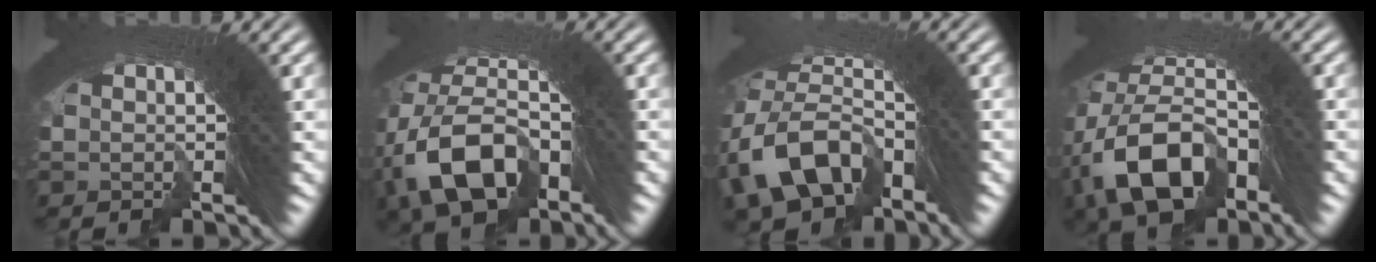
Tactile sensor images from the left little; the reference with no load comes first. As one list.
[{"total": 8.9, "force": [-3.2, 6.8, 4.7], "torque": [-0.102, -0.027, -0.054]}, {"total": 8.0, "force": [-4.1, 6.2, 3.0], "torque": [-0.091, -0.036, -0.068]}, {"total": 9.0, "force": [-3.1, 6.6, 5.2], "torque": [-0.107, -0.021, -0.056]}]